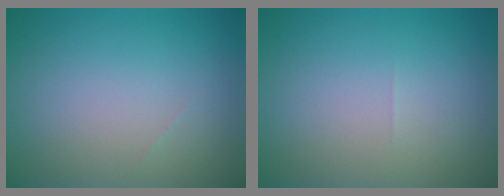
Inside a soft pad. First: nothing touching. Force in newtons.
{"total": 0.0}